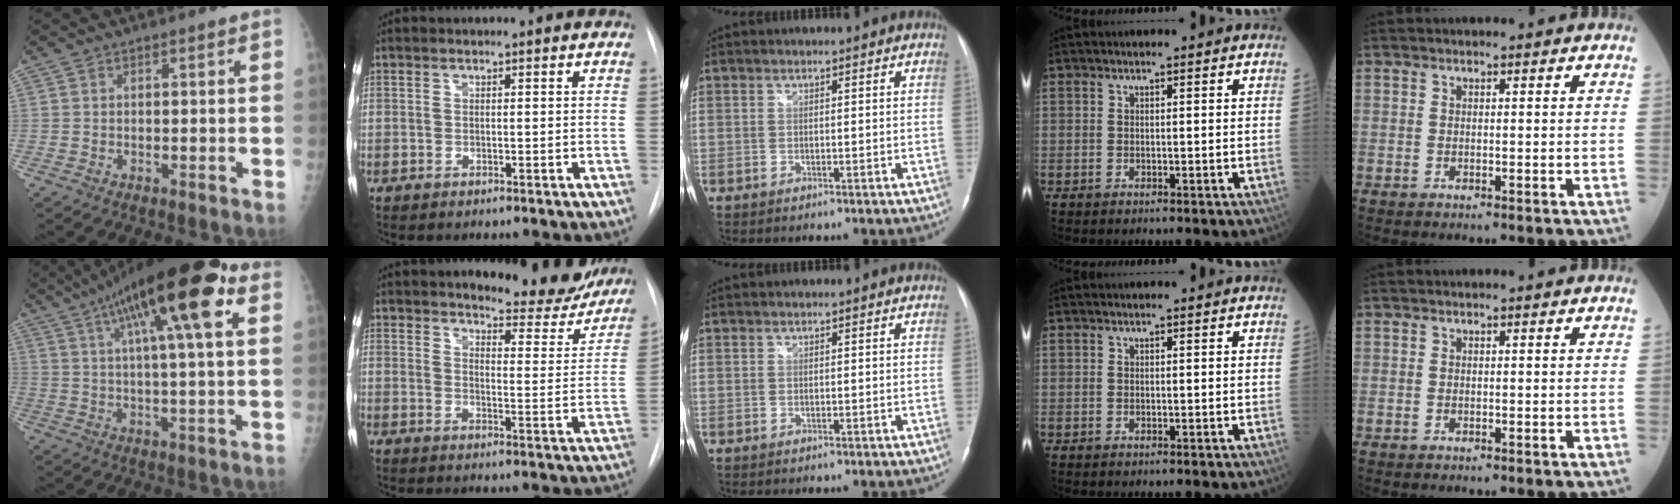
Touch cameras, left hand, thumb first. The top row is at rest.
{"thumb": {"total": 20.8, "force": [9.2, 4.9, 18.0], "torque": [-0.290, 0.011, 0.143]}, "index": {"total": 12.3, "force": [11.1, 3.0, 4.2], "torque": [-0.034, -0.044, 0.130]}}